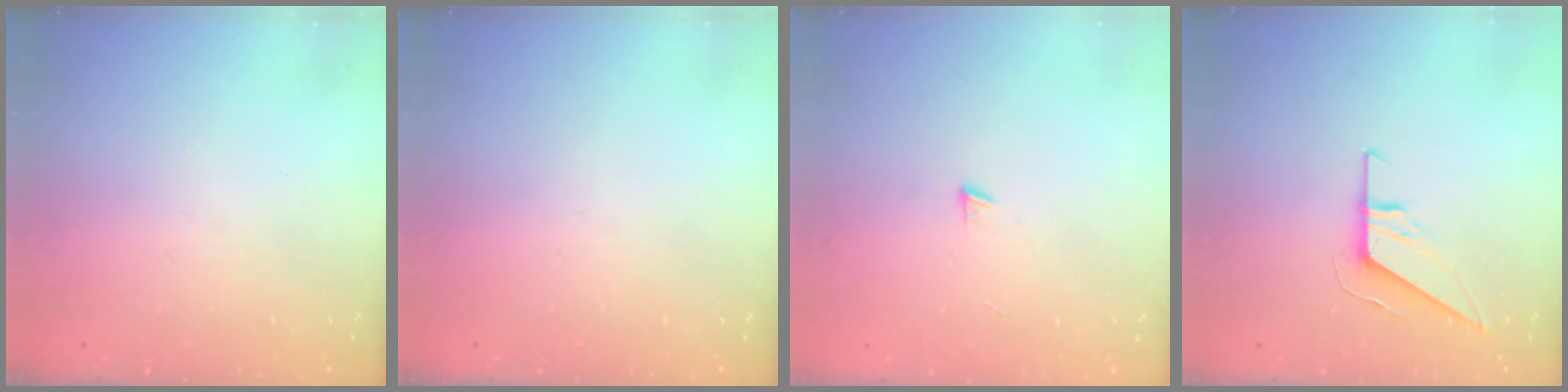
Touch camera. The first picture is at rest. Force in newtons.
{"total": 0.0}
{"total": 4.3, "press": 4.2, "slide": 0.4}
{"total": 9.2, "press": 9.1, "slide": 0.9}